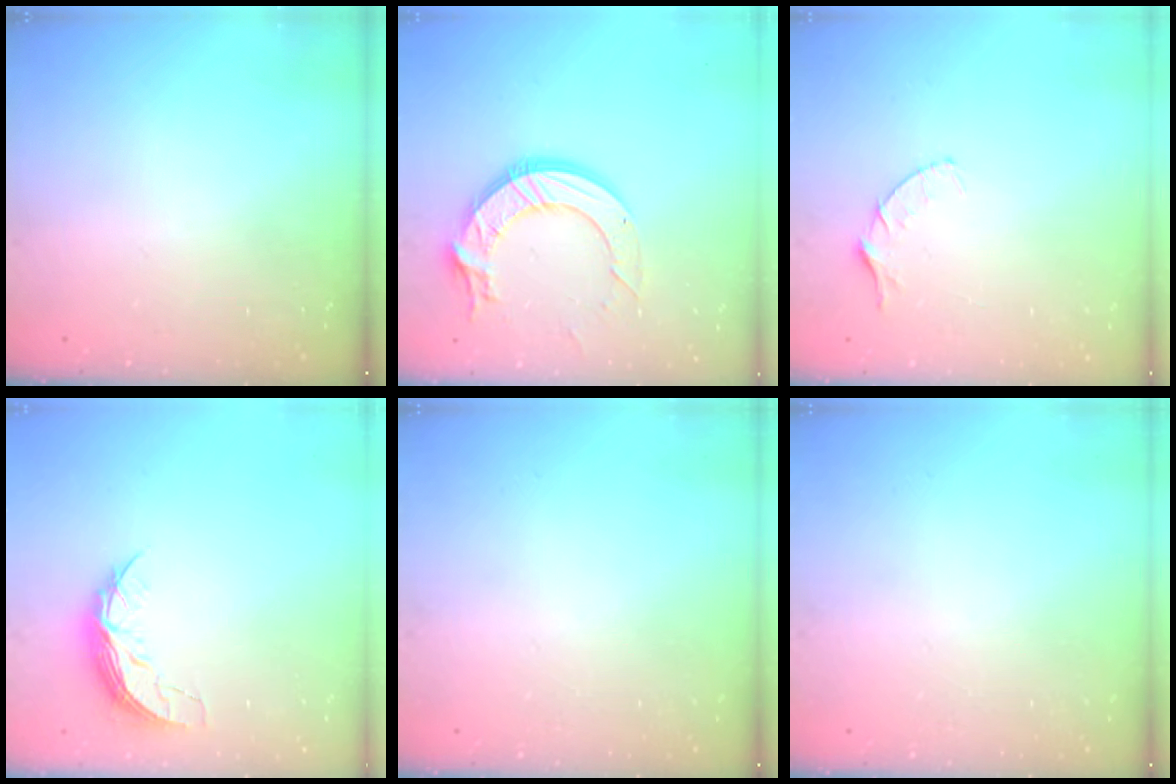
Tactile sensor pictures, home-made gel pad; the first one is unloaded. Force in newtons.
{"total": 13.5, "press": 13.4, "slide": 1.6}
{"total": 4.1, "press": 4.0, "slide": 0.4}
{"total": 6.9, "press": 6.9, "slide": 0.5}
{"total": 0.0}
{"total": 0.0}